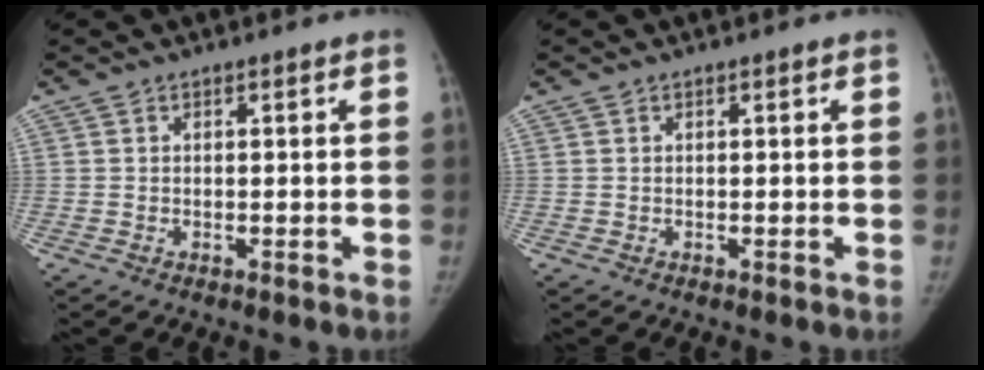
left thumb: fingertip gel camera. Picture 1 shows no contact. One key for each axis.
{"total": 0.0}